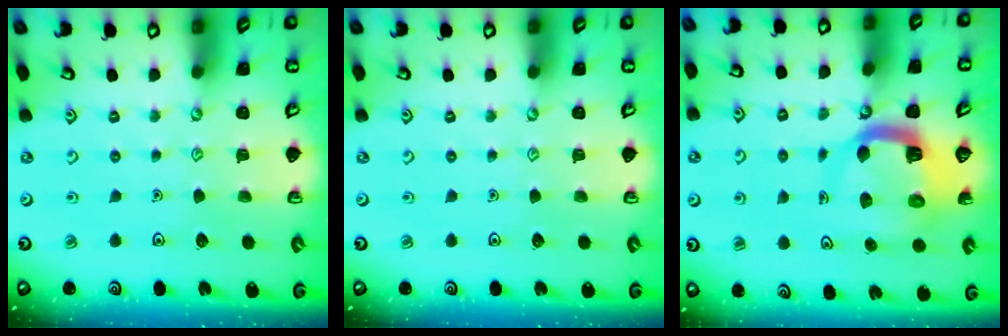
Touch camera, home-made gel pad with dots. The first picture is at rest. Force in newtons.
{"total": 0.0}
{"total": 9.0, "press": 8.9, "slide": 1.2}